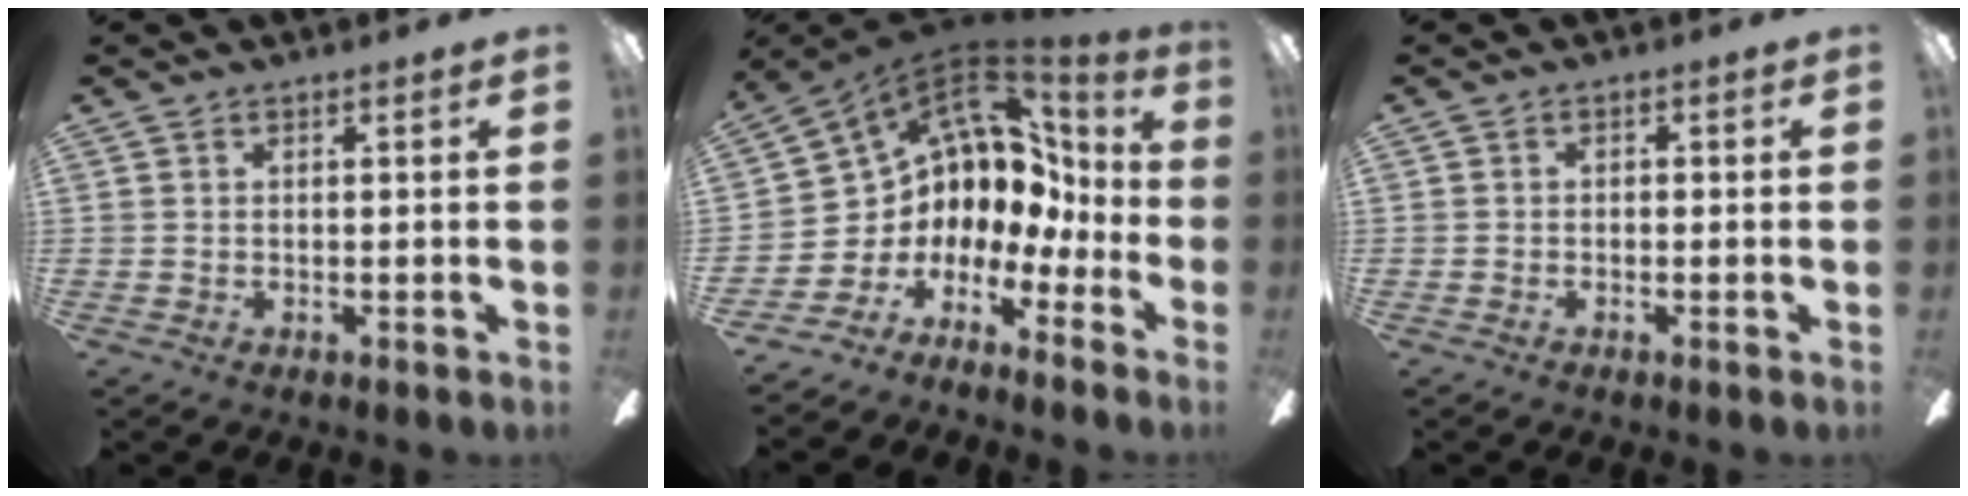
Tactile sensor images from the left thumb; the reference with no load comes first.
{"total": 5.5, "force": [3.2, 4.5, 0.8], "torque": [-0.036, -0.069, 0.060]}
{"total": 1.2, "force": [-0.9, 0.7, 0.5], "torque": [-0.009, 0.006, -0.019]}